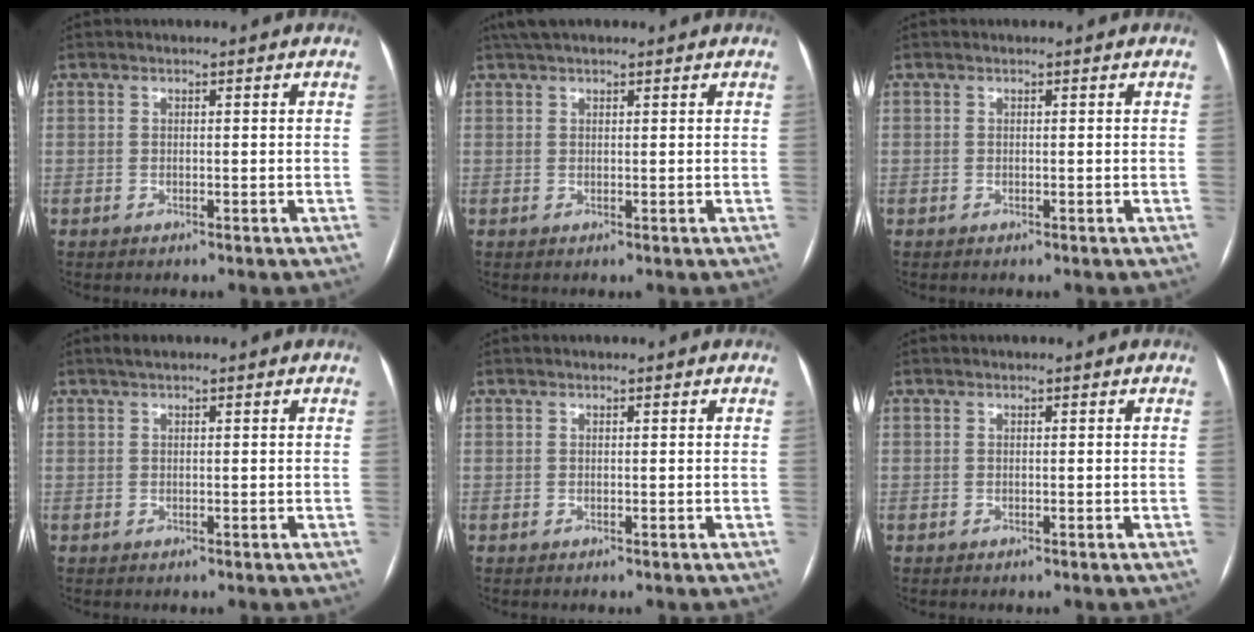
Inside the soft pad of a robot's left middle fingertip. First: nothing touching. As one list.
[{"total": 4.0, "force": [3.2, 1.1, 2.1], "torque": [-0.035, 0.034, 0.056]}, {"total": 0.0}, {"total": 1.0, "force": [0.7, 0.1, 0.6], "torque": [-0.014, 0.011, 0.014]}, {"total": 0.0}, {"total": 0.0}]